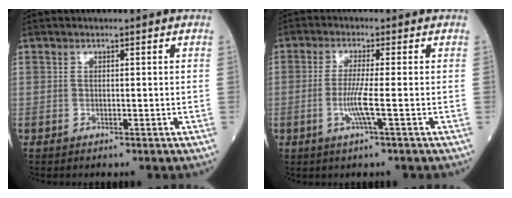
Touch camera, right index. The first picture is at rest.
{"total": 4.4, "force": [-1.2, -0.4, 4.2], "torque": [-0.086, -0.009, -0.027]}